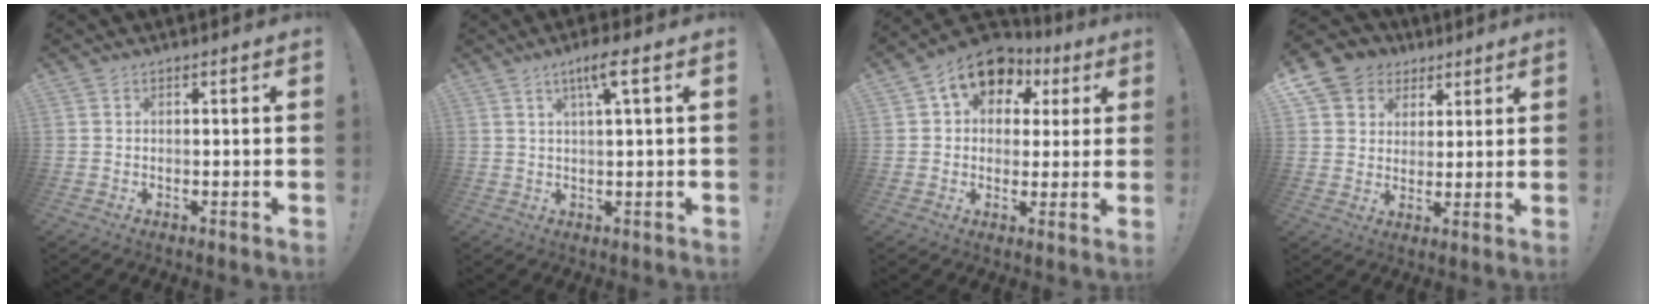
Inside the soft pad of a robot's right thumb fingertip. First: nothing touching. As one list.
[{"total": 5.5, "force": [2.4, 0.2, 5.0], "torque": [-0.091, -0.001, 0.033]}, {"total": 12.3, "force": [6.1, 8.7, 6.1], "torque": [-0.099, -0.026, 0.116]}, {"total": 9.0, "force": [3.8, 7.9, 2.1], "torque": [-0.033, -0.023, 0.079]}]